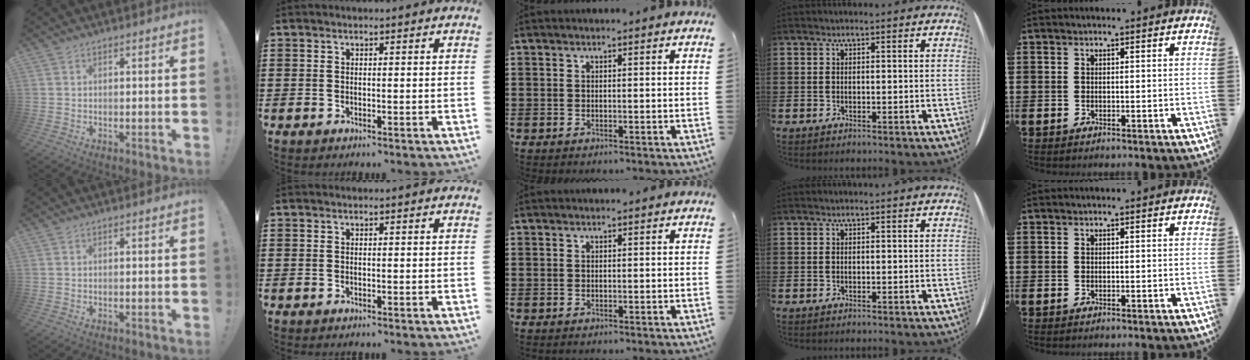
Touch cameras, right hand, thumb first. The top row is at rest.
{"middle": {"total": 0.5, "force": [-0.4, 0.2, 0.2], "torque": [-0.005, 0.000, -0.009]}}